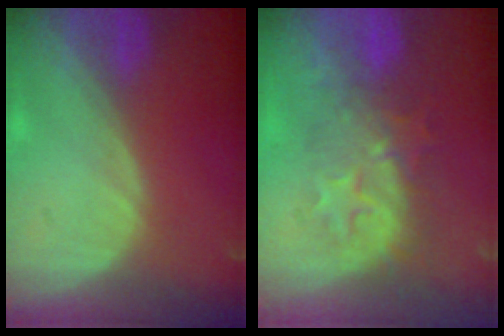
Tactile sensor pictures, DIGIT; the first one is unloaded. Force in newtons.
{"total": 8.4, "press": 8.1, "slide": 2.2}